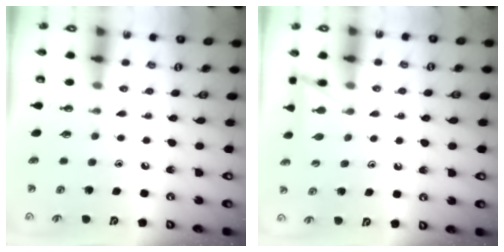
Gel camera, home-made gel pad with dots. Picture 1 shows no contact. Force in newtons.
{"total": 5.7, "press": 5.7, "slide": 0.5}